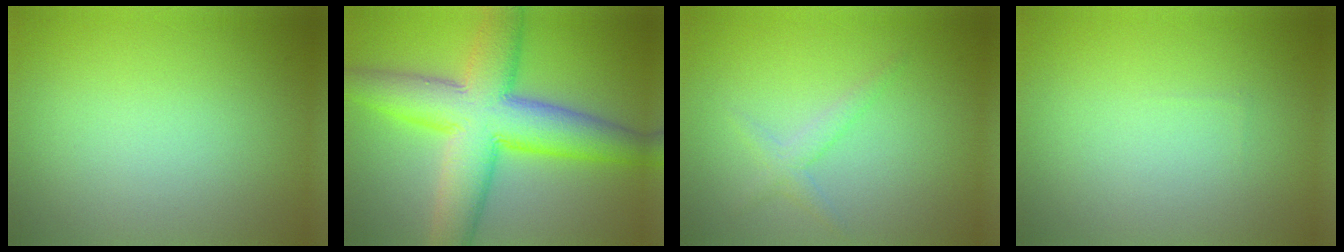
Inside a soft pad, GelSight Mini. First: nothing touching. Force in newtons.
{"total": 10.8, "press": 10.8, "slide": 0.3}
{"total": 1.3, "press": 1.3, "slide": 0.1}
{"total": 0.0}